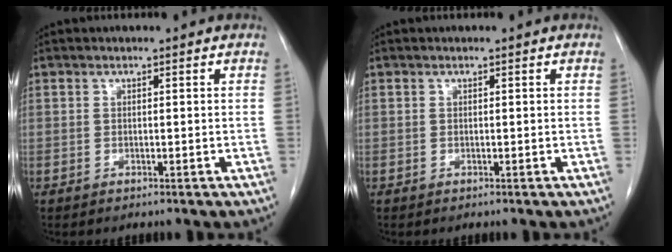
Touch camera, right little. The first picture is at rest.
{"total": 0.0}